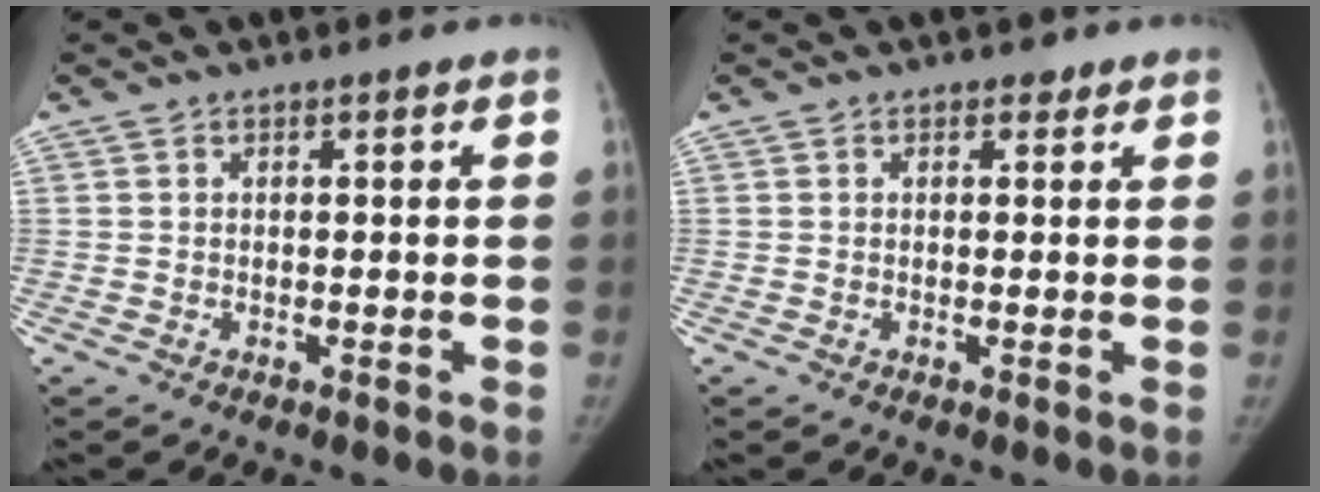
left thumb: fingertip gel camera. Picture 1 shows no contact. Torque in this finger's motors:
{"motor_torque": [0.13, -0.13, 0.46, -0.40, 0.03]}